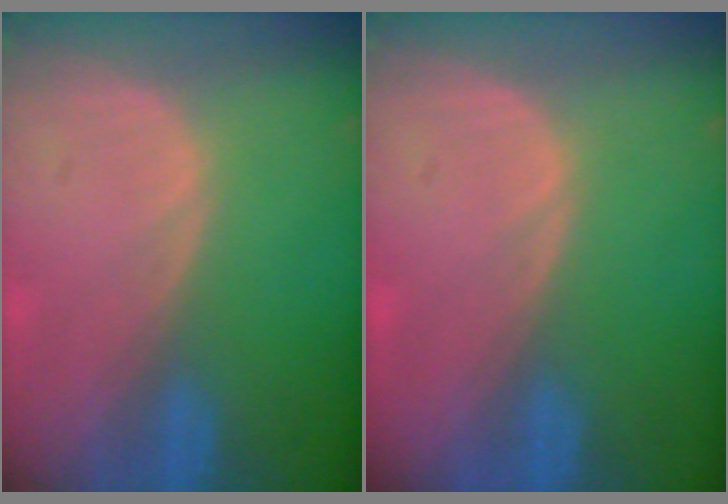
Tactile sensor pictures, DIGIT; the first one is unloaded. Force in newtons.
{"total": 0.0}